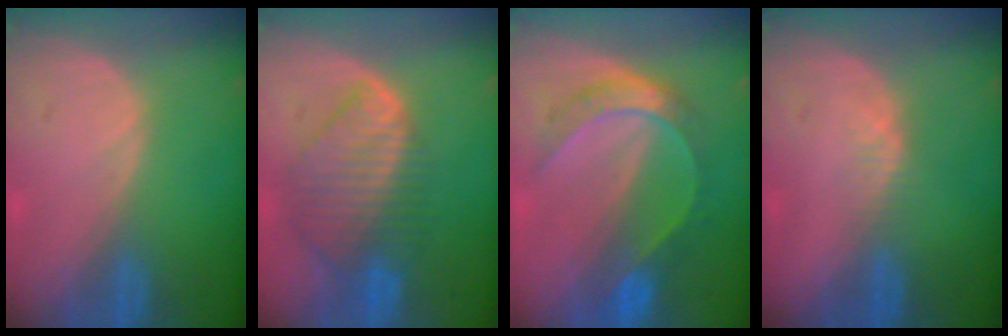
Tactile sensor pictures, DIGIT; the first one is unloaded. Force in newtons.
{"total": 8.7, "press": 7.7, "slide": 4.2}
{"total": 6.7, "press": 6.6, "slide": 0.4}
{"total": 1.4, "press": 1.2, "slide": 0.7}